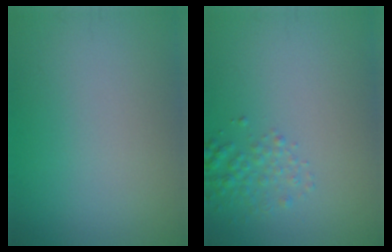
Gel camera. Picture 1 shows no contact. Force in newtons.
{"total": 1.8, "press": 1.8, "slide": 0.1}